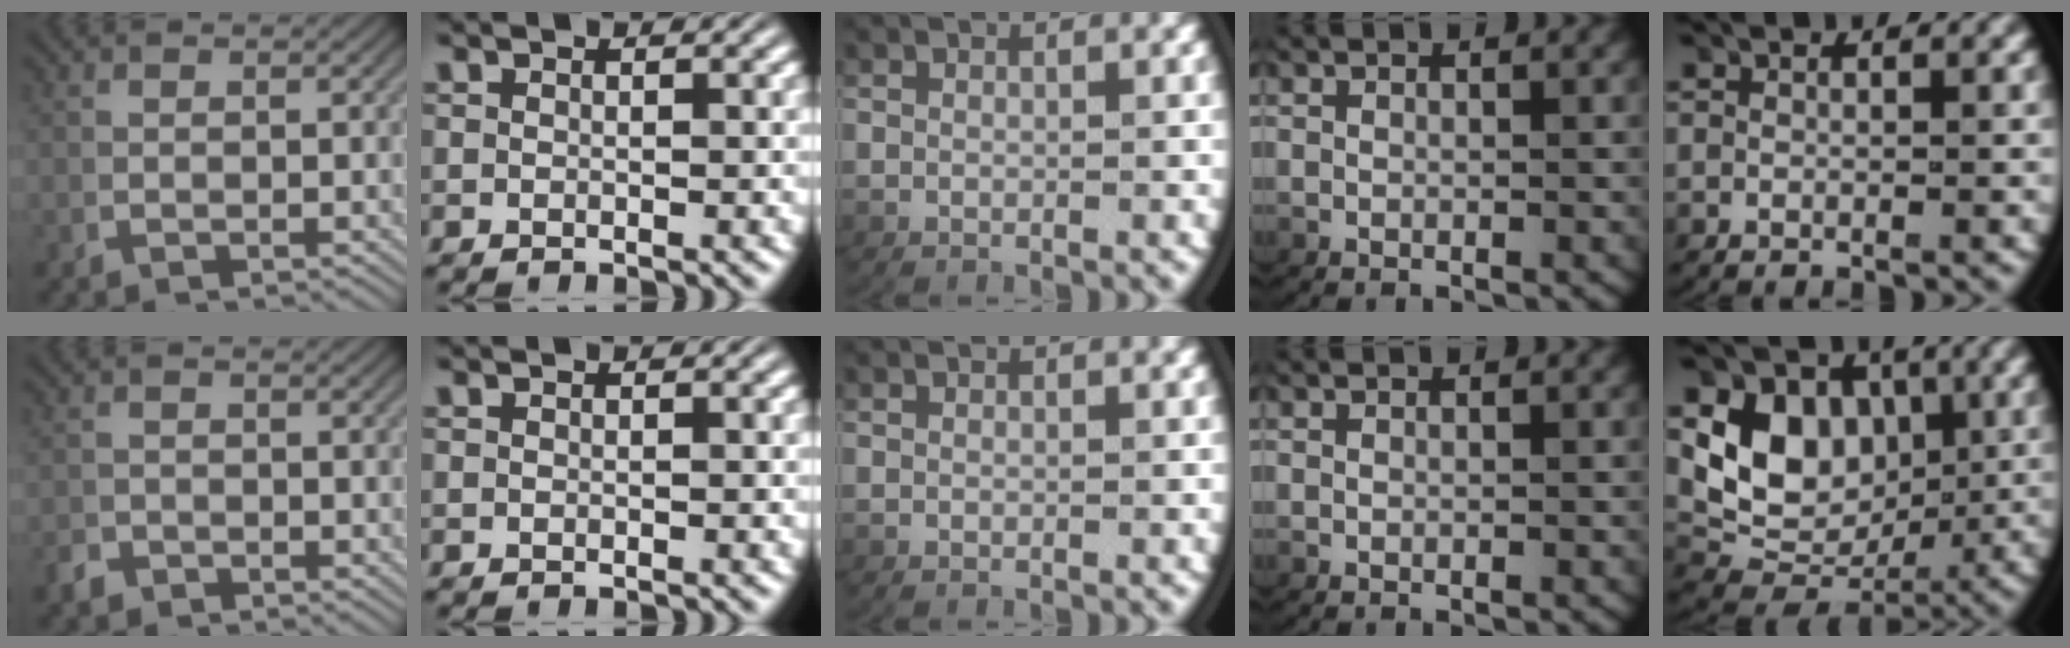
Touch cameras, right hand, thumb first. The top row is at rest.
{"thumb": {"total": 1.4, "force": [-1.3, 0.5, -0.1], "torque": [0.006, -0.006, -0.022]}, "little": {"total": 10.0, "force": [0.6, 8.0, 5.9], "torque": [-0.109, -0.022, 0.019]}}